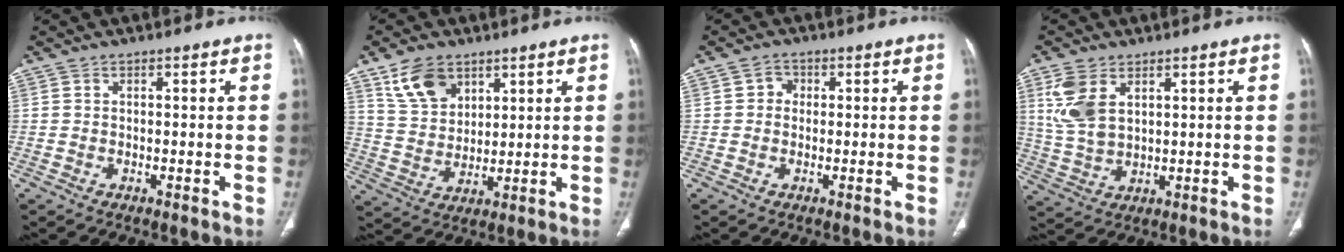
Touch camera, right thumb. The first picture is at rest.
{"total": 9.3, "force": [5.6, 5.8, 4.5], "torque": [-0.067, -0.025, 0.117]}
{"total": 2.2, "force": [0.2, 2.1, 0.9], "torque": [0.001, 0.006, -0.001]}
{"total": 8.2, "force": [3.4, 4.7, 5.8], "torque": [-0.123, -0.007, 0.079]}